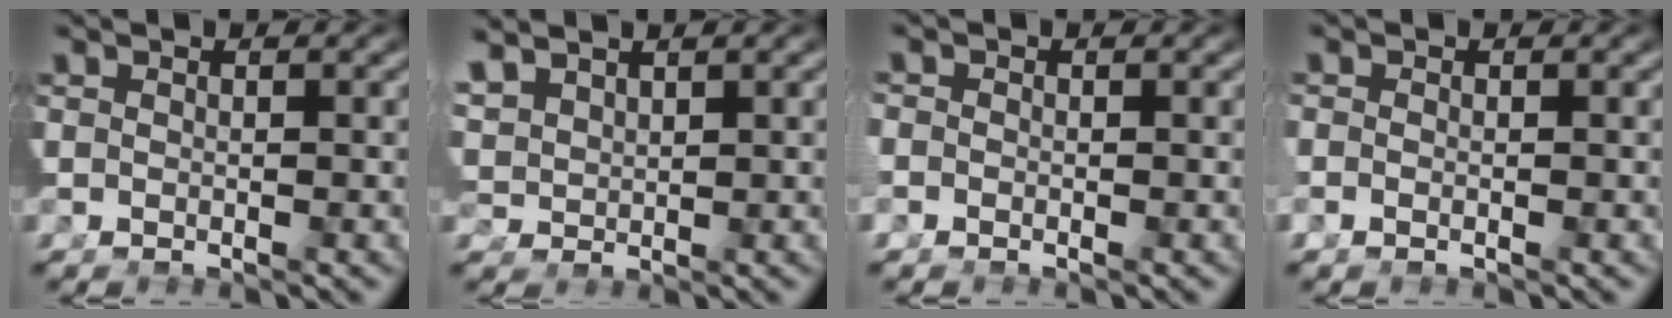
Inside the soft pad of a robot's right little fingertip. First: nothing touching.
{"total": 2.2, "force": [1.4, 1.3, 1.0], "torque": [-0.031, -0.005, 0.040]}
{"total": 1.7, "force": [-0.8, 1.3, 0.7], "torque": [-0.030, -0.007, -0.016]}
{"total": 1.7, "force": [-0.7, 1.1, 1.1], "torque": [-0.036, -0.009, -0.013]}